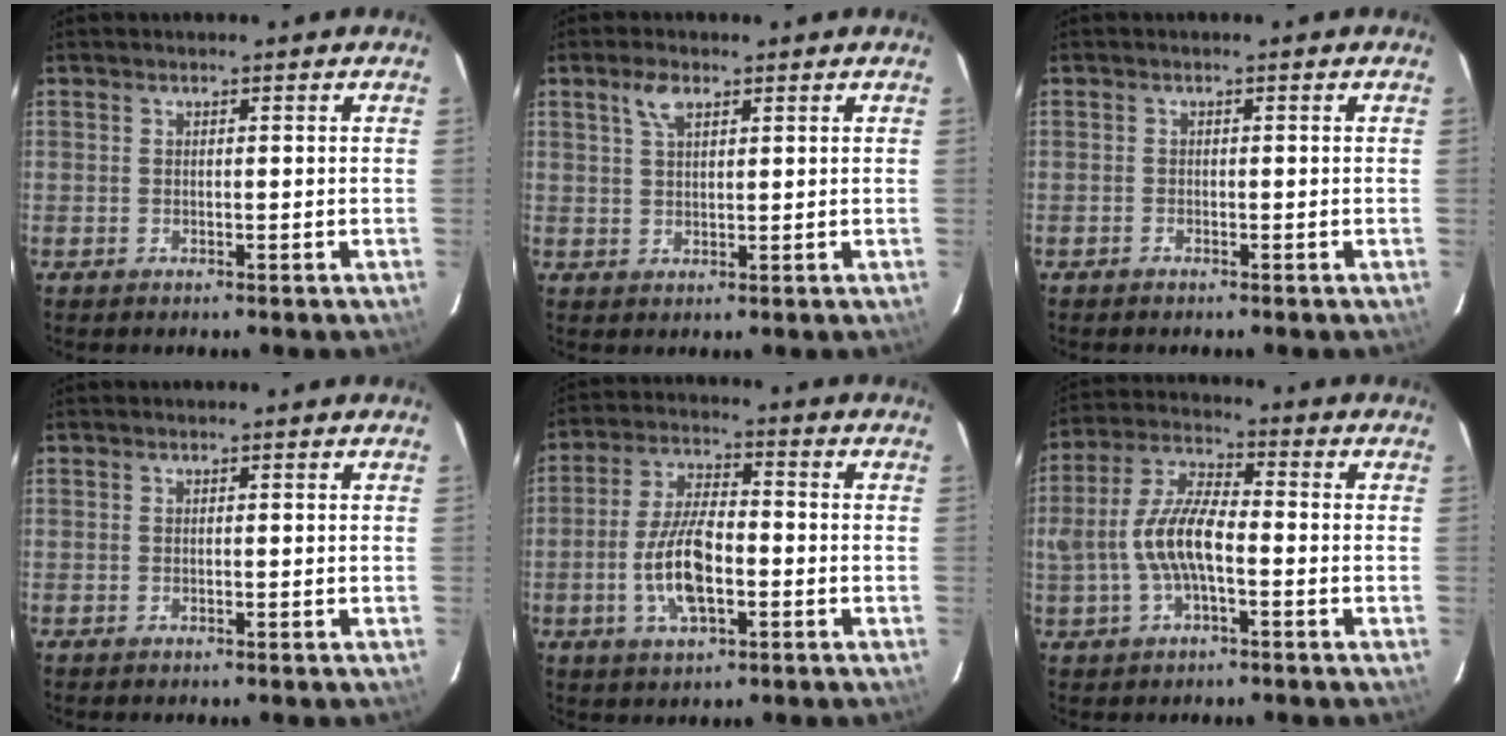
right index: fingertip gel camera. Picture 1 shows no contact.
{"total": 3.5, "force": [2.0, 1.6, 2.4], "torque": [-0.047, 0.008, 0.038]}
{"total": 0.6, "force": [-0.5, 0.2, 0.0], "torque": [0.000, 0.003, -0.012]}
{"total": 0.0}
{"total": 10.5, "force": [-2.8, 4.2, 9.2], "torque": [-0.186, 0.004, -0.050]}
{"total": 10.2, "force": [-2.1, 4.0, 9.2], "torque": [-0.193, 0.011, -0.037]}